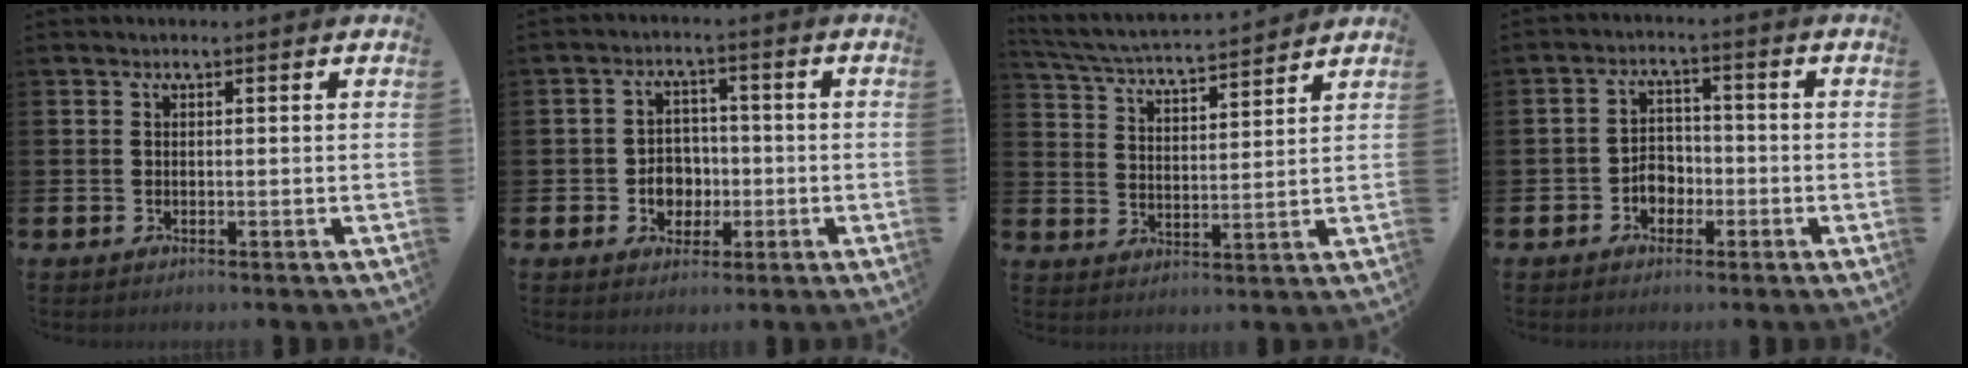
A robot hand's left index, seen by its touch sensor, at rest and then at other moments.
{"total": 4.2, "force": [-0.8, 3.7, 1.6], "torque": [-0.026, 0.001, -0.024]}
{"total": 4.8, "force": [4.8, 0.1, 0.9], "torque": [-0.035, -0.042, 0.079]}
{"total": 3.5, "force": [-1.7, 2.7, 1.5], "torque": [-0.027, 0.005, -0.038]}